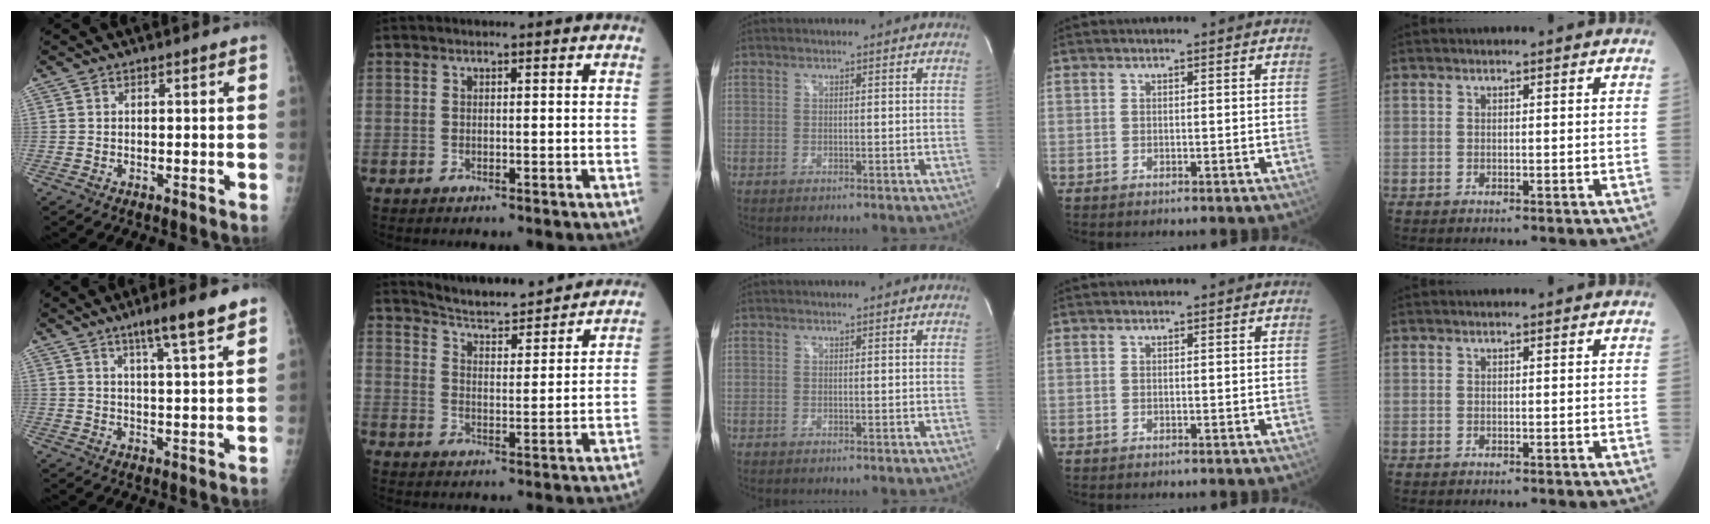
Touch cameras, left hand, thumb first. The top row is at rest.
{"thumb": {"total": 8.1, "force": [5.2, 0.3, 6.2], "torque": [-0.095, -0.022, 0.079]}, "index": {"total": 13.7, "force": [13.1, 1.2, 3.9], "torque": [-0.061, 0.003, 0.184]}}